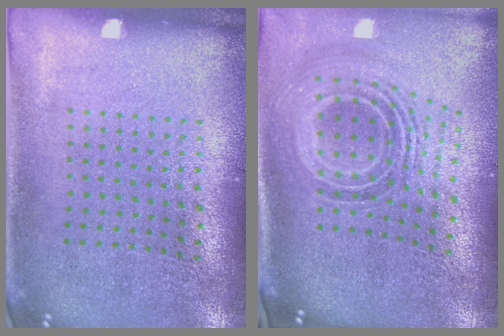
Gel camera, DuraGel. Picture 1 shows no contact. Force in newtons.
{"total": 1.7, "press": 1.3, "slide": 1.1}